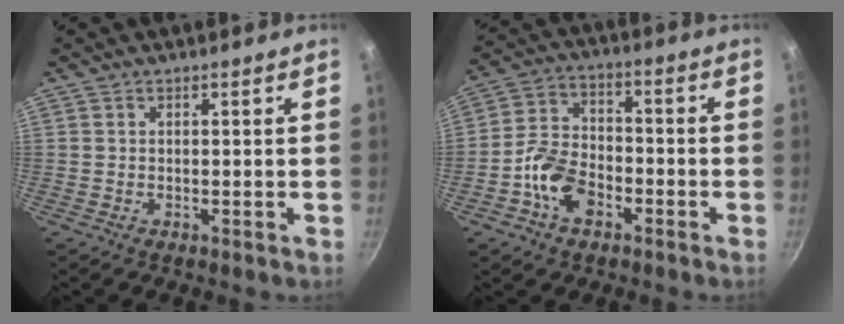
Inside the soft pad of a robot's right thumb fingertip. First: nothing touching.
{"total": 10.1, "force": [-4.4, 6.7, 6.2], "torque": [-0.099, 0.038, -0.090]}